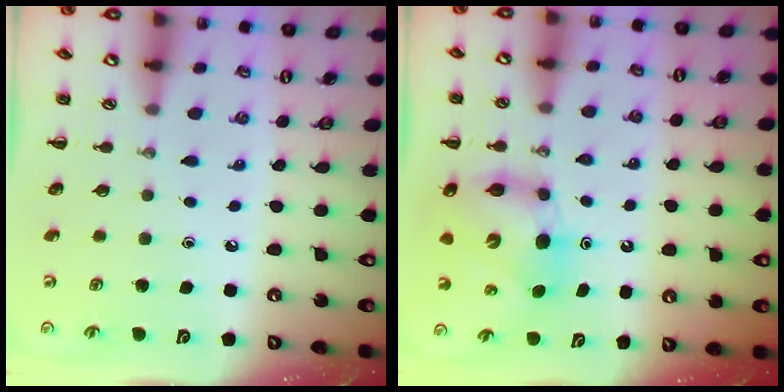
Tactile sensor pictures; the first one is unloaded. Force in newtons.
{"total": 6.8, "press": 6.7, "slide": 1.3}